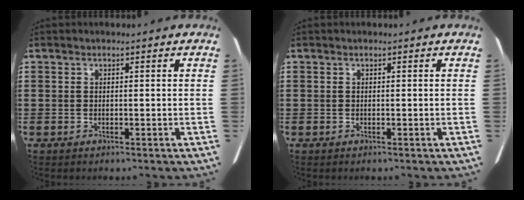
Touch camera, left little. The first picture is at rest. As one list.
[{"total": 0.0}]